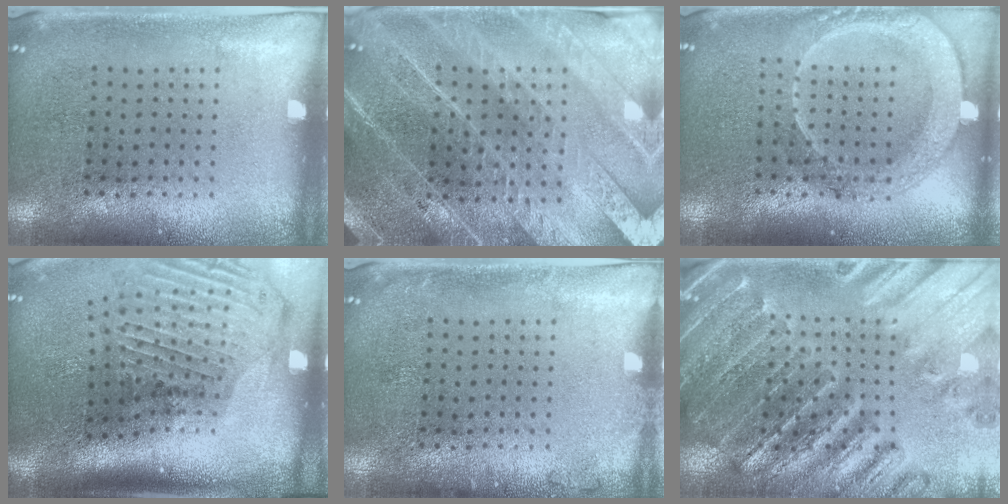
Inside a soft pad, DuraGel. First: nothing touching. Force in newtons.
{"total": 4.3, "press": 3.9, "slide": 1.8}
{"total": 2.0, "press": 1.8, "slide": 0.7}
{"total": 3.0, "press": 2.2, "slide": 2.0}
{"total": 0.8, "press": 0.7, "slide": 0.2}
{"total": 2.7, "press": 2.7, "slide": 0.4}